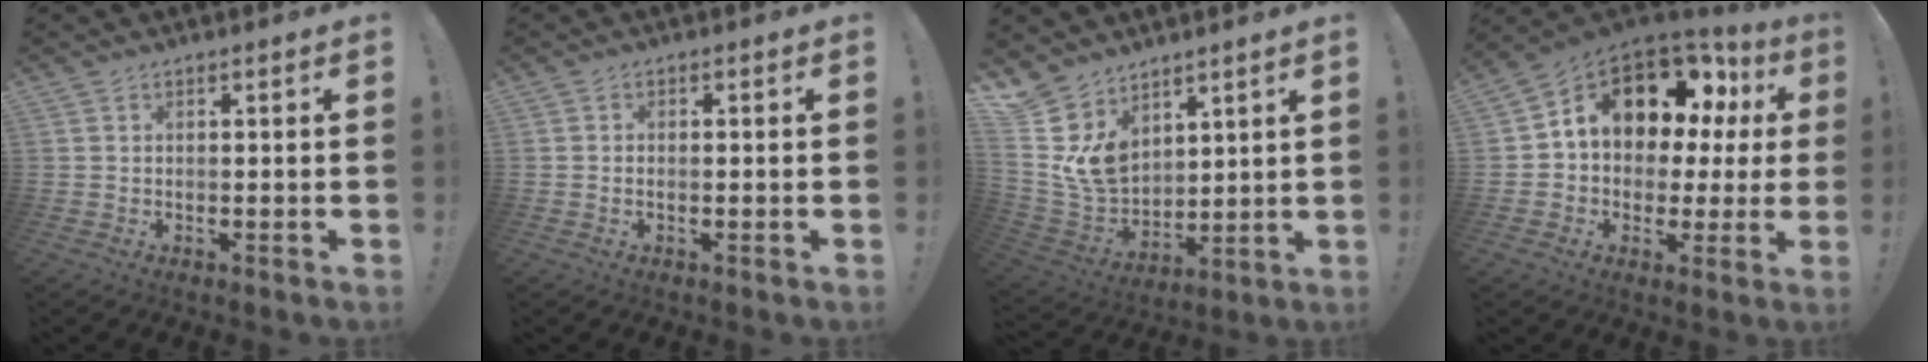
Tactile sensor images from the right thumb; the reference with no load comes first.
{"total": 0.6, "force": [-0.1, 0.3, 0.5], "torque": [-0.009, 0.002, -0.001]}
{"total": 11.0, "force": [5.6, 8.5, 4.1], "torque": [-0.075, -0.052, 0.119]}
{"total": 14.3, "force": [6.6, 8.8, 9.1], "torque": [-0.150, -0.034, 0.119]}